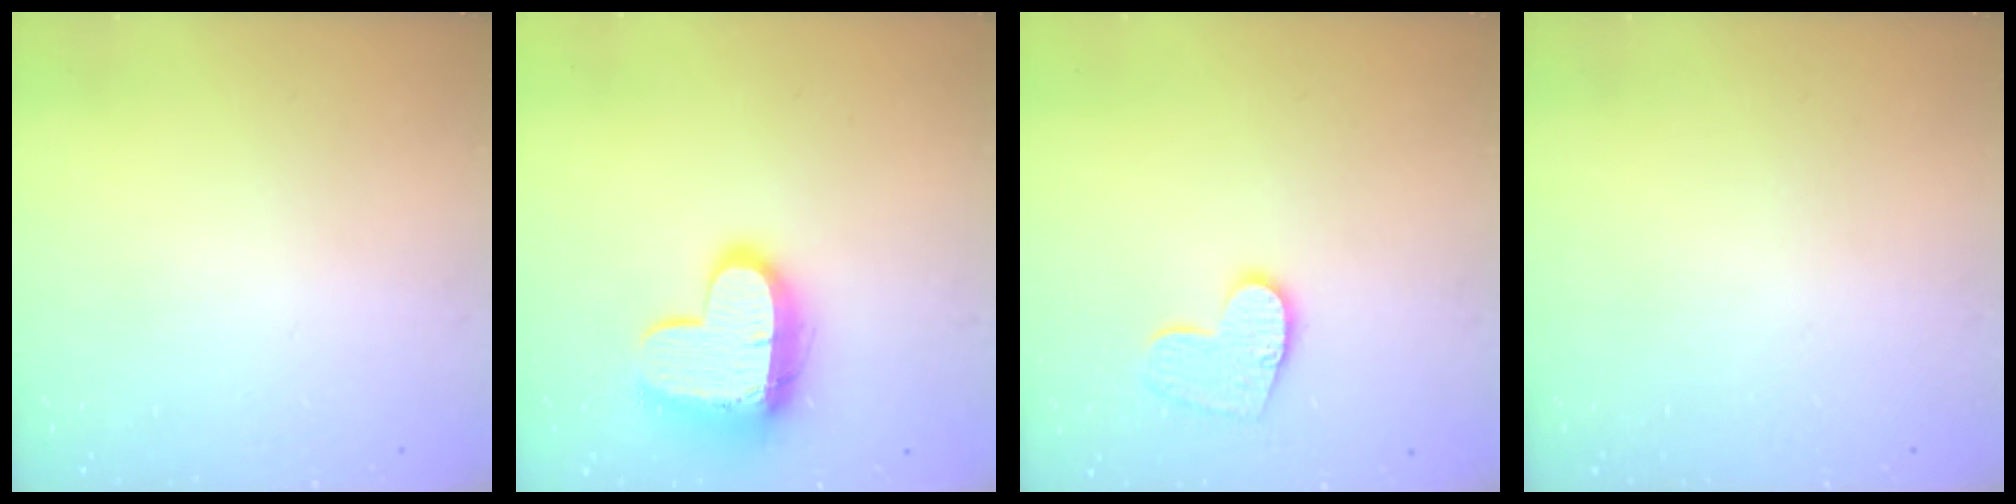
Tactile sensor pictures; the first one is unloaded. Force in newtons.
{"total": 14.4, "press": 14.4, "slide": 1.0}
{"total": 10.4, "press": 10.4, "slide": 0.7}
{"total": 0.0}